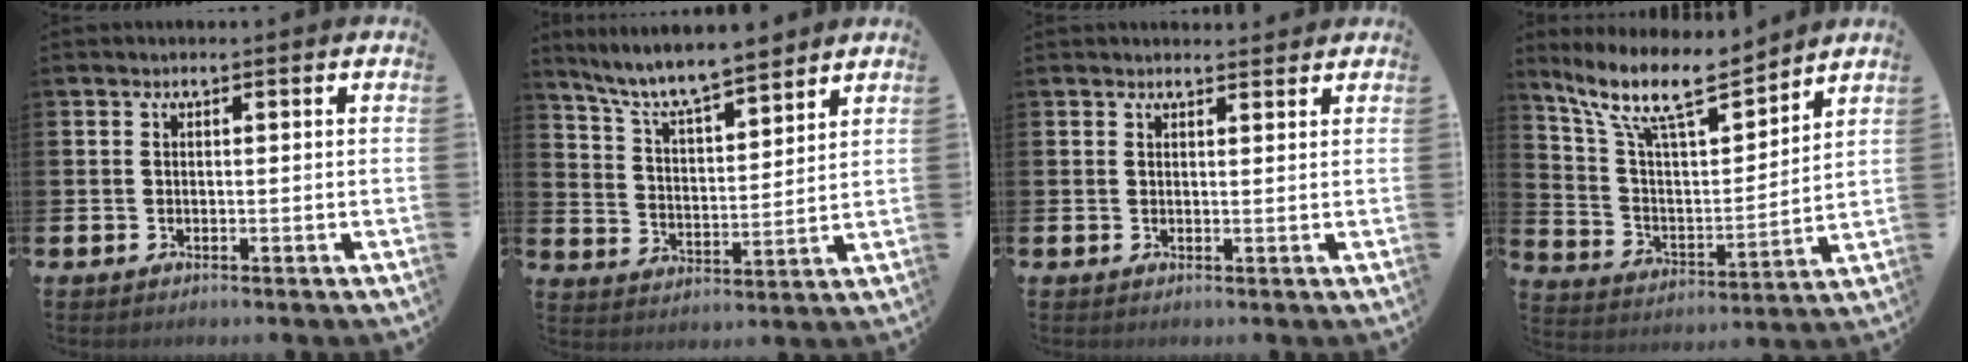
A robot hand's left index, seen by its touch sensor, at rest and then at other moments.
{"total": 7.9, "force": [7.3, 1.1, 2.8], "torque": [-0.089, -0.044, 0.130]}
{"total": 1.6, "force": [1.5, 0.3, 0.0], "torque": [0.006, -0.007, 0.026]}
{"total": 11.7, "force": [9.8, 2.8, 5.7], "torque": [-0.144, -0.053, 0.173]}